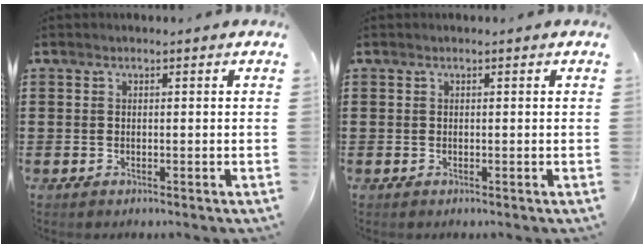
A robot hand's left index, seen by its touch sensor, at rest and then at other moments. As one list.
[{"total": 0.0}]